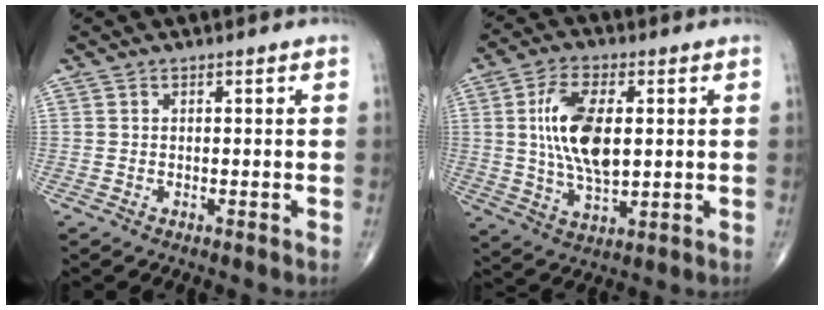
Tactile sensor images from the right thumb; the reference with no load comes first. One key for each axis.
{"total": 13.3, "fx": 1.8, "fy": 6.5, "fz": 11.4, "tx": -0.214, "ty": -0.008, "tz": 0.037}